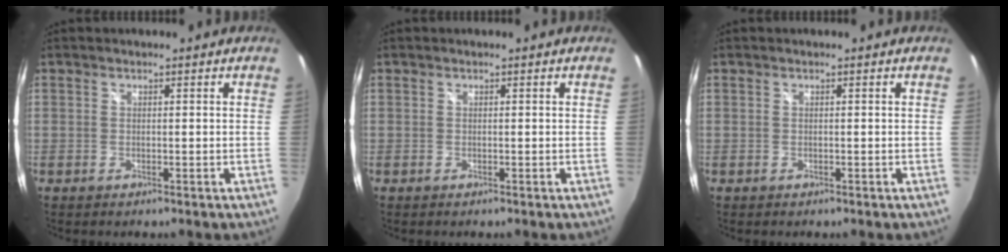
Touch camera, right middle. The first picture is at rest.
{"total": 0.0}
{"total": 0.0}